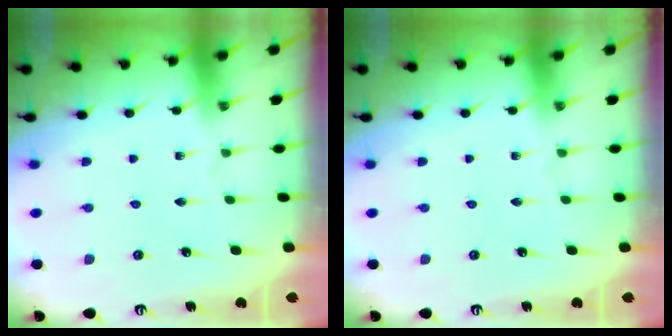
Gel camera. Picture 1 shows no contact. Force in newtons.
{"total": 0.0}